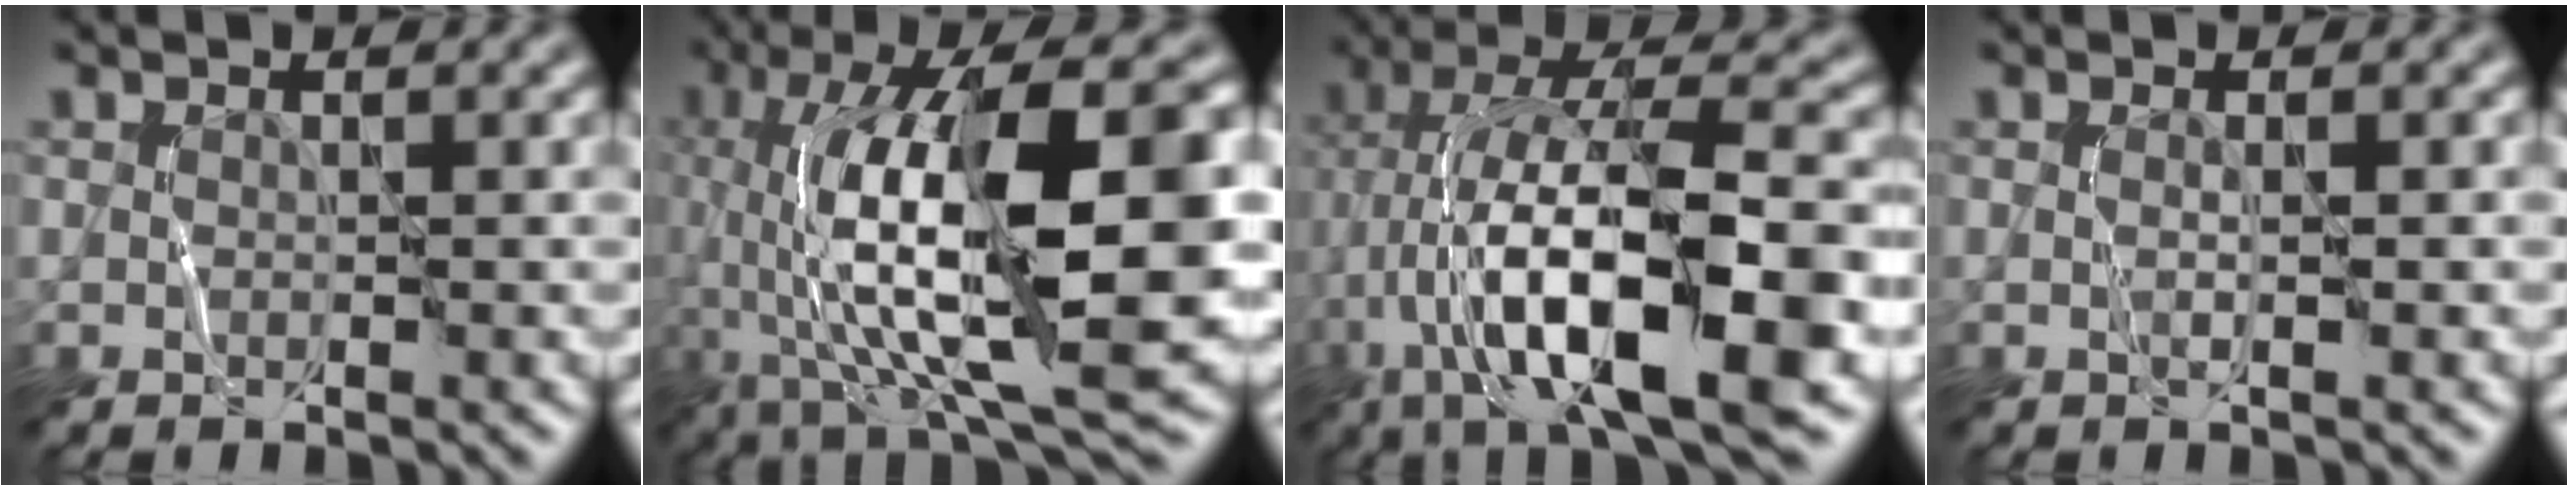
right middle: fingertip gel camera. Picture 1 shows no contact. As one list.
[{"total": 16.4, "force": [0.2, 6.3, 15.2], "torque": [-0.252, 0.030, 0.005]}, {"total": 14.9, "force": [-3.8, 4.6, 13.7], "torque": [-0.228, 0.030, -0.060]}, {"total": 0.7, "force": [0.0, 0.2, 0.7], "torque": [-0.008, 0.004, -0.003]}]